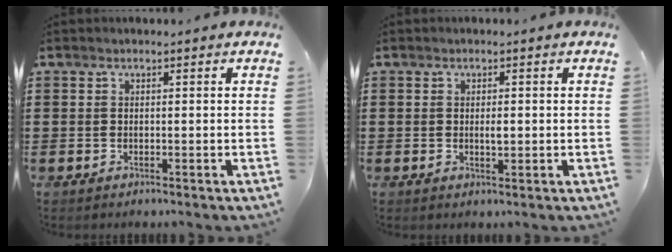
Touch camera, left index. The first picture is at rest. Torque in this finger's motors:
{"motor_torque": [0.37, -0.03, 0.01, 0.03]}